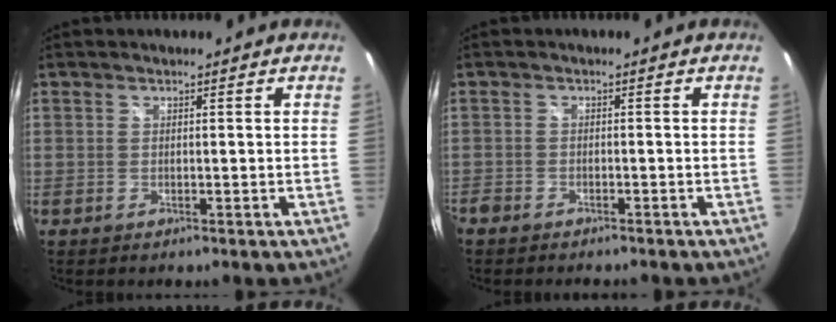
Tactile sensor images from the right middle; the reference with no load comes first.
{"total": 3.5, "force": [-3.0, 1.4, 0.8], "torque": [-0.031, -0.012, -0.054]}